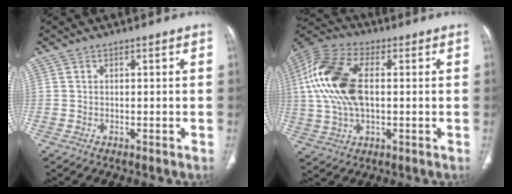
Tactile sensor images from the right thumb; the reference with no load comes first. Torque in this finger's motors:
{"motor_torque": [-0.33, 1.11, 1.61, -0.06, 0.52]}